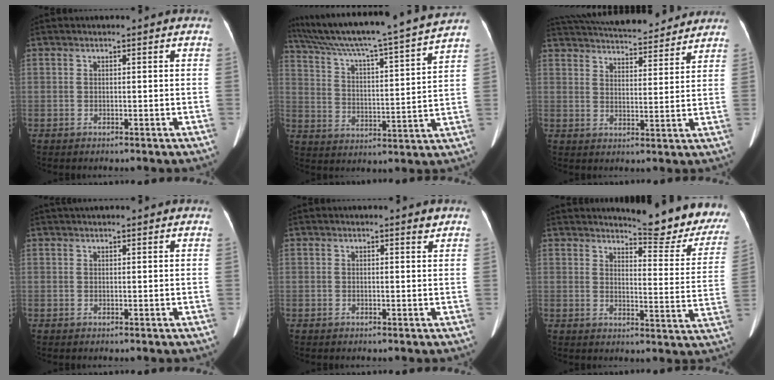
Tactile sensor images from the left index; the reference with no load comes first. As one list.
[{"total": 21.4, "force": [18.9, -1.7, 9.9], "torque": [-0.176, -0.018, 0.281]}, {"total": 20.5, "force": [18.5, 4.5, 7.4], "torque": [-0.137, 0.032, 0.260]}, {"total": 4.8, "force": [4.2, 0.7, 2.2], "torque": [-0.028, 0.039, 0.060]}, {"total": 0.5, "force": [0.4, 0.0, 0.3], "torque": [-0.010, -0.008, 0.005]}, {"total": 15.9, "force": [14.7, 1.8, 5.7], "torque": [-0.059, -0.083, 0.157]}]